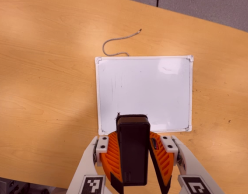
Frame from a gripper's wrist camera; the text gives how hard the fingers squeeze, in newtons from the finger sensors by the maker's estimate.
{"total": 9.1, "left": 8.9, "right": 9.2}